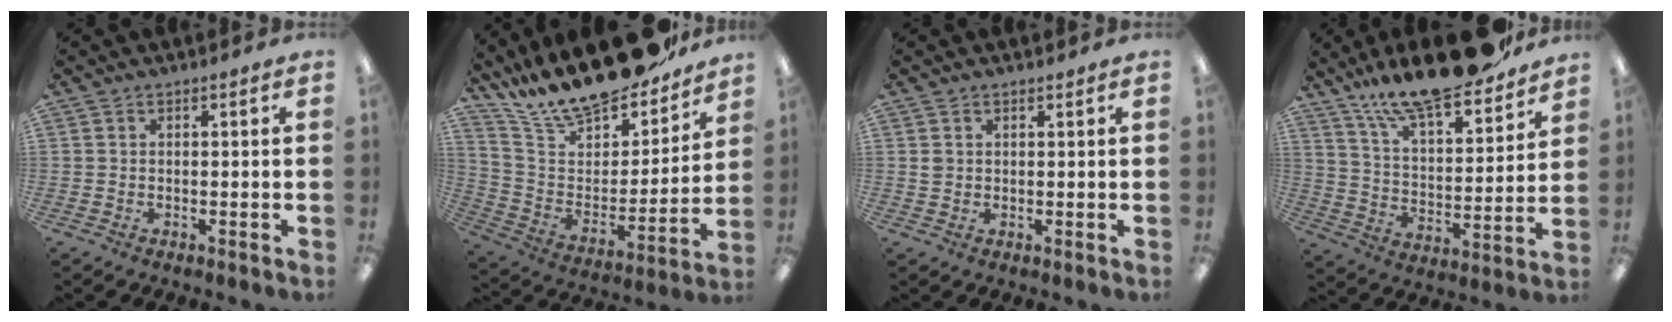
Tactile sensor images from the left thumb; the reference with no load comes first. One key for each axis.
{"total": 20.4, "fx": 18.2, "fy": 5.0, "fz": 7.9, "tx": -0.155, "ty": -0.132, "tz": 0.315}
{"total": 1.4, "fx": 0.7, "fy": 1.1, "fz": 0.3, "tx": -0.007, "ty": 0.002, "tz": 0.014}
{"total": 18.8, "fx": 16.2, "fy": 4.4, "fz": 8.6, "tx": -0.145, "ty": -0.110, "tz": 0.280}